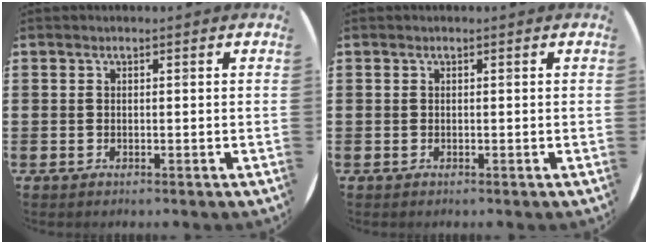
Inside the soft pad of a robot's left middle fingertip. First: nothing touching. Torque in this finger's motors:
{"motor_torque": [-0.10, 0.10, 0.00, -0.01]}